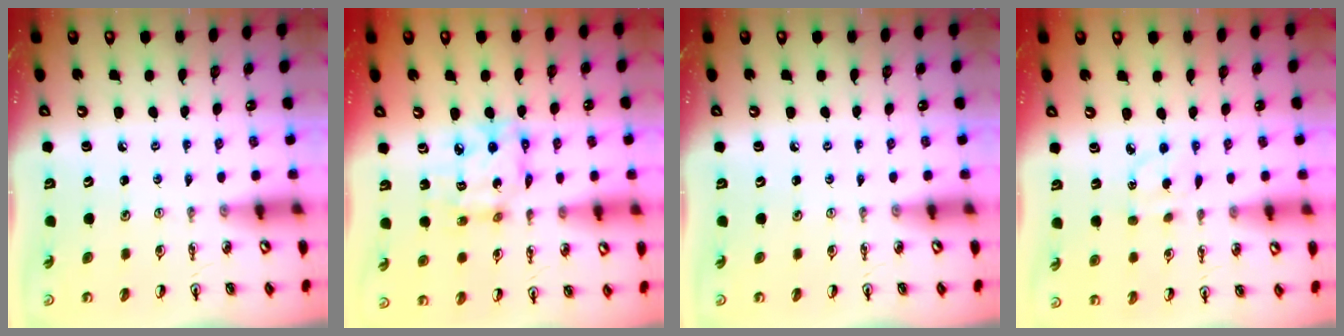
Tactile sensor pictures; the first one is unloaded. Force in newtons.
{"total": 11.9, "press": 11.8, "slide": 0.9}
{"total": 0.0}
{"total": 3.3, "press": 3.2, "slide": 0.8}